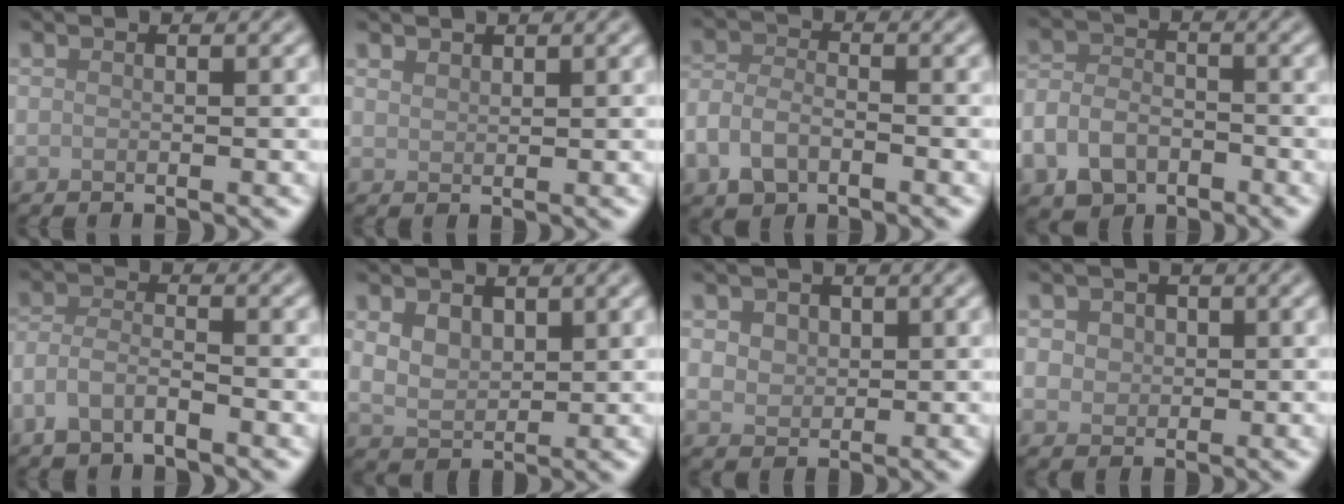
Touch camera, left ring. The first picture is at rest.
{"total": 1.1, "force": [1.0, 0.5, 0.2], "torque": [-0.005, -0.001, 0.022]}
{"total": 3.6, "force": [-1.8, 2.2, 2.2], "torque": [-0.047, -0.002, -0.043]}
{"total": 5.5, "force": [-2.9, 3.8, 2.7], "torque": [-0.053, -0.005, -0.060]}
{"total": 3.1, "force": [-2.0, 1.2, 2.1], "torque": [-0.043, 0.006, -0.046]}
{"total": 2.9, "force": [1.1, 2.0, 1.9], "torque": [-0.041, -0.004, 0.022]}
{"total": 3.2, "force": [1.1, 2.5, 1.7], "torque": [-0.039, 0.007, 0.017]}
{"total": 3.0, "force": [0.8, 2.5, 1.5], "torque": [-0.027, 0.005, 0.006]}